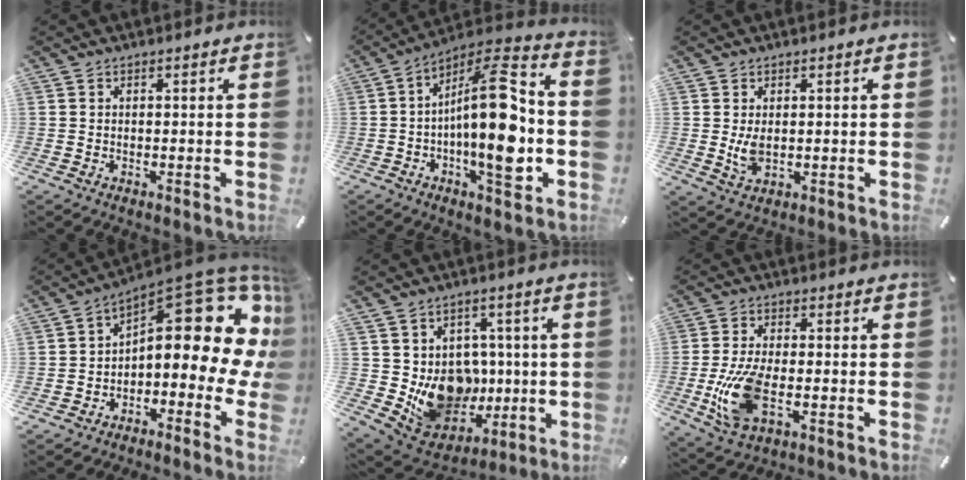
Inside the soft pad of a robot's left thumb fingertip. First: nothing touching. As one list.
[{"total": 21.9, "force": [-3.4, 7.6, 20.2], "torque": [-0.334, 0.002, -0.056]}, {"total": 4.3, "force": [0.2, 2.5, 3.5], "torque": [-0.081, -0.006, -0.003]}, {"total": 17.3, "force": [7.5, 8.0, 13.5], "torque": [-0.151, -0.079, 0.120]}, {"total": 14.5, "force": [-0.4, 13.3, 5.9], "torque": [-0.090, -0.016, 0.025]}, {"total": 11.4, "force": [-2.7, 5.3, 9.8], "torque": [-0.219, -0.011, -0.047]}]